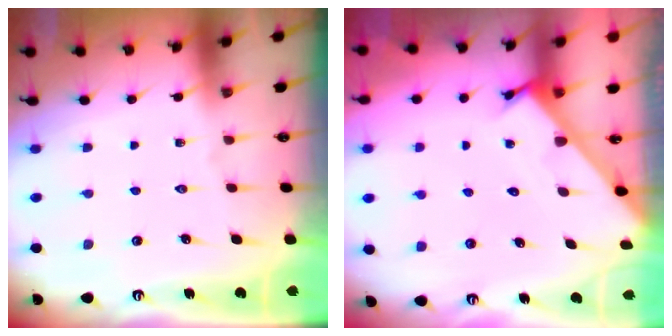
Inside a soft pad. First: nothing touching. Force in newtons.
{"total": 2.5, "press": 2.5, "slide": 0.1}